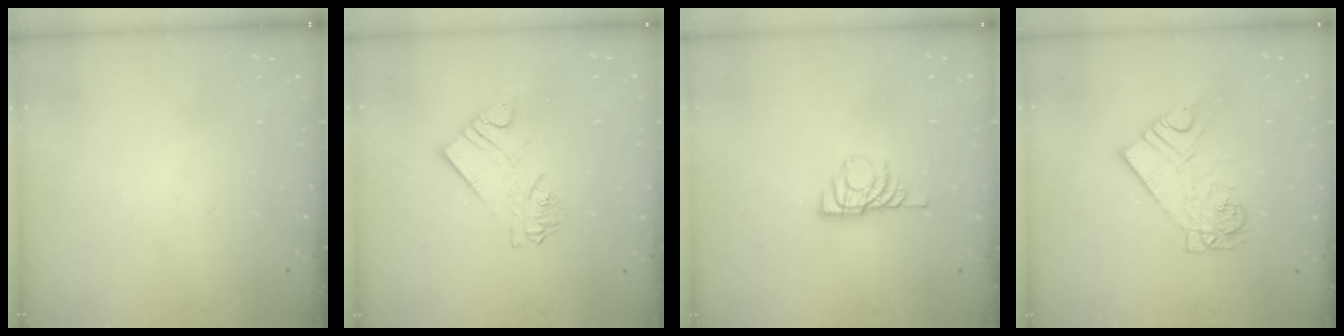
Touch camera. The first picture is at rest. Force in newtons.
{"total": 8.0, "press": 8.0, "slide": 0.4}
{"total": 6.1, "press": 6.1, "slide": 0.8}
{"total": 10.5, "press": 10.4, "slide": 0.9}